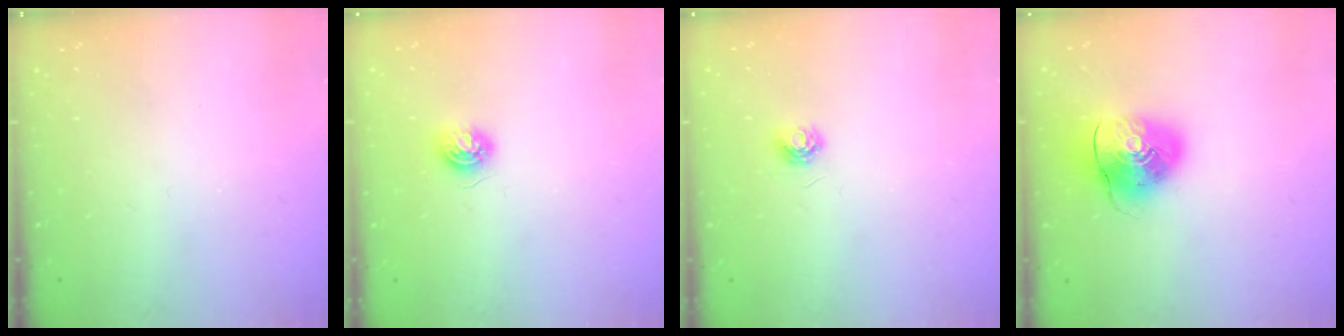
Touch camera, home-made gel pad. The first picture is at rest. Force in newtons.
{"total": 4.5, "press": 4.5, "slide": 0.6}
{"total": 4.5, "press": 4.5, "slide": 0.5}
{"total": 10.6, "press": 10.5, "slide": 1.8}